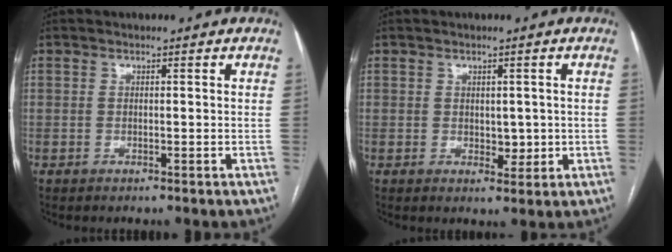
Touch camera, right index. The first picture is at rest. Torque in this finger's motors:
{"motor_torque": [0.00, 0.31, 0.00, 0.00]}